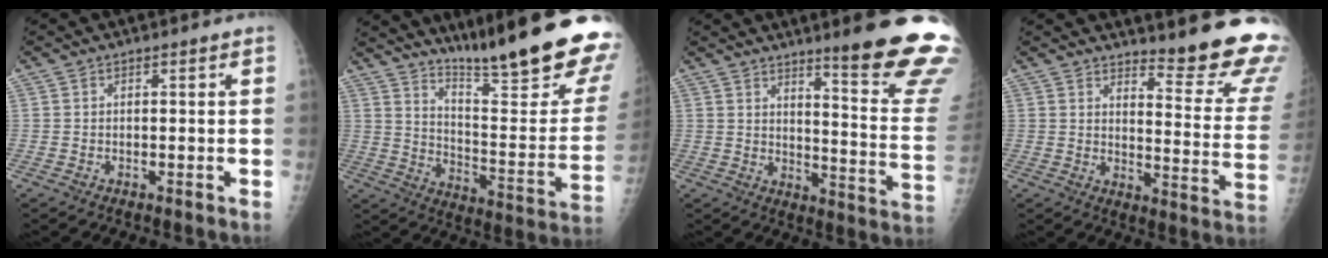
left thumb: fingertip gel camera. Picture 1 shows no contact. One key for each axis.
{"total": 27.3, "fx": 20.7, "fy": 2.8, "fz": 17.6, "tx": -0.239, "ty": -0.149, "tz": 0.295}
{"total": 19.7, "fx": 14.3, "fy": 1.5, "fz": 13.5, "tx": -0.146, "ty": -0.116, "tz": 0.186}
{"total": 16.8, "fx": 14.5, "fy": 2.3, "fz": 8.3, "tx": -0.077, "ty": -0.160, "tz": 0.170}